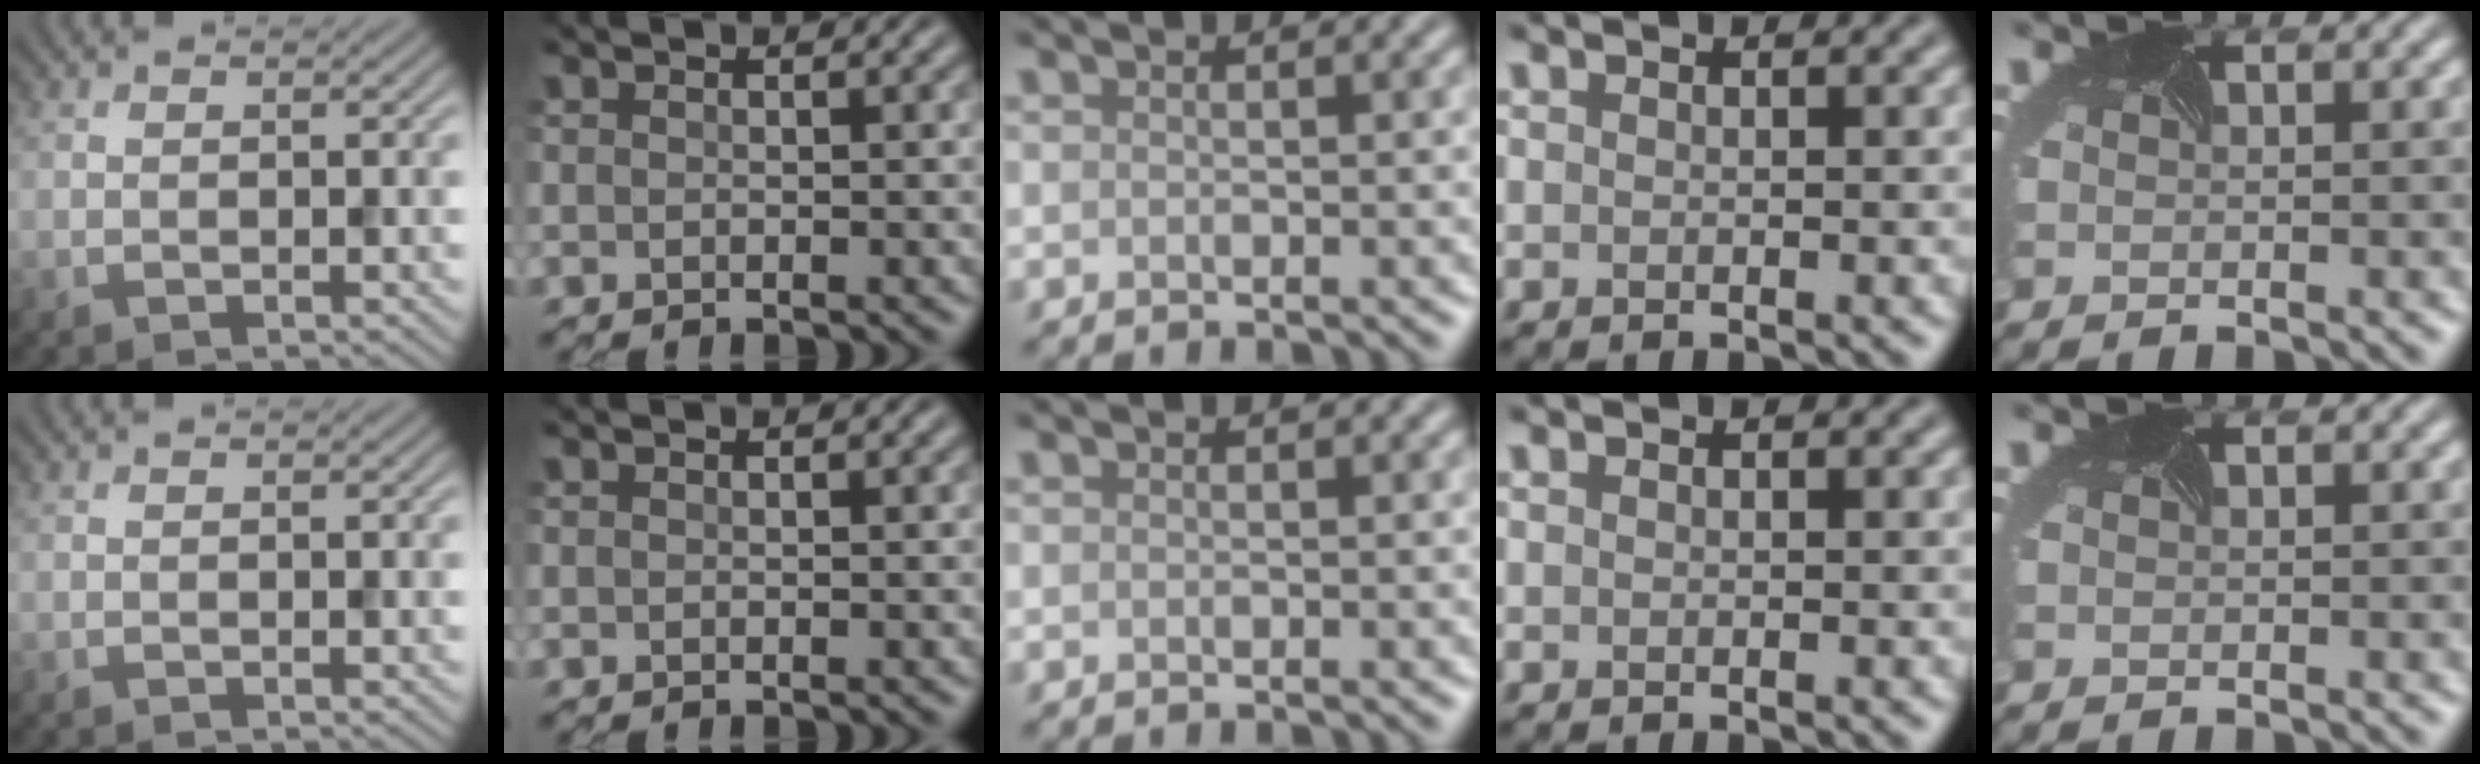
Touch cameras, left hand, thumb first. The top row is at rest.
{}